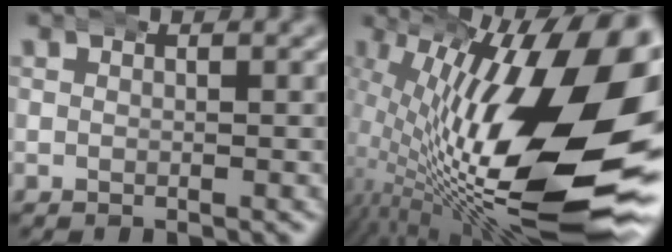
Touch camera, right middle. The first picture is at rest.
{"total": 23.7, "force": [-2.1, 9.5, 21.6], "torque": [-0.311, -0.011, -0.008]}